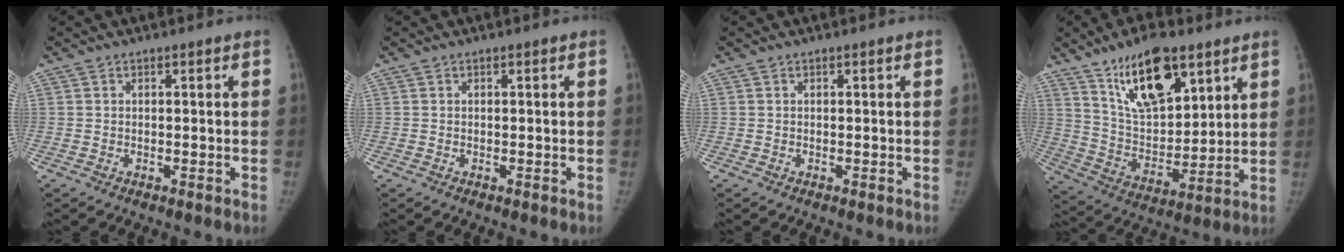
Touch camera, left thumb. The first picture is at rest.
{"total": 0.0}
{"total": 0.0}
{"total": 17.6, "force": [10.5, 7.8, 11.8], "torque": [-0.163, -0.051, 0.195]}